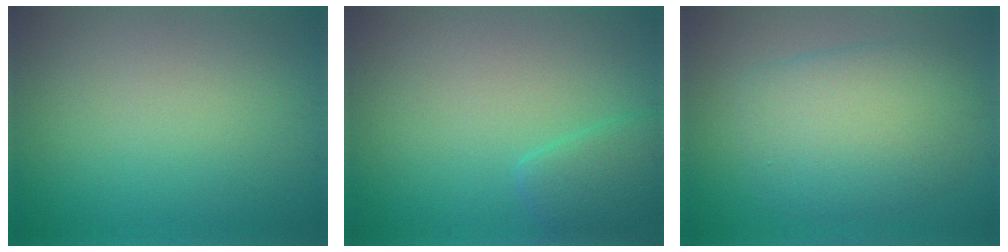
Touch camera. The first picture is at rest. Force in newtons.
{"total": 2.3, "press": 2.3, "slide": 0.1}
{"total": 6.0, "press": 6.0, "slide": 0.2}